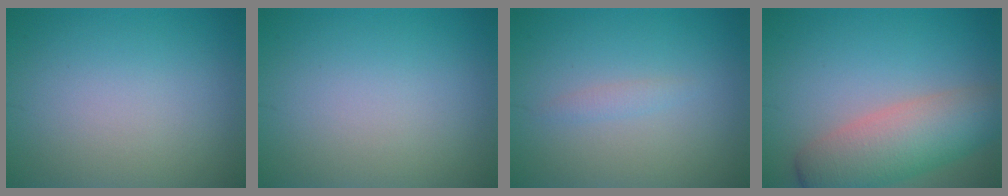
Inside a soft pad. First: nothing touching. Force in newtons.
{"total": 0.0}
{"total": 0.9, "press": 0.9, "slide": 0.0}
{"total": 7.0, "press": 7.0, "slide": 0.3}